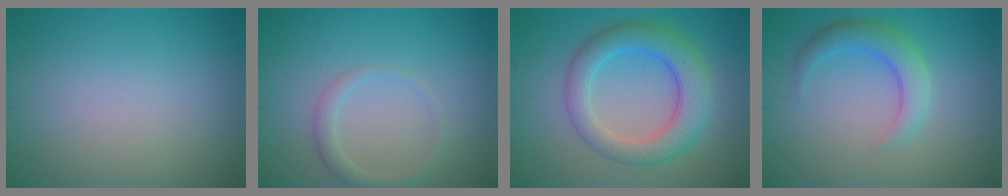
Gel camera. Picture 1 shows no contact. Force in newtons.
{"total": 1.7, "press": 1.7, "slide": 0.1}
{"total": 5.9, "press": 5.9, "slide": 0.2}
{"total": 3.4, "press": 3.4, "slide": 0.0}